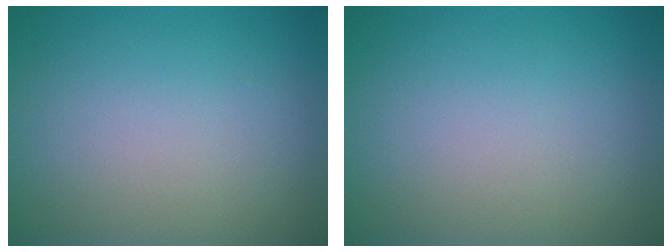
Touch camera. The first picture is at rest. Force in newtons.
{"total": 0.0}